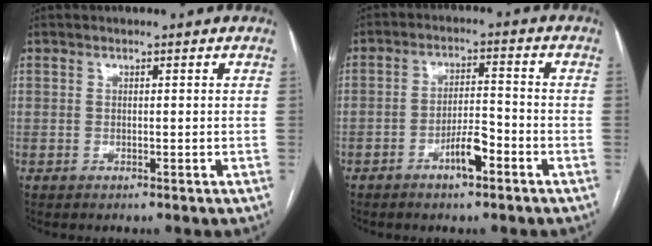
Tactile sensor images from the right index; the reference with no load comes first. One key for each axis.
{"total": 5.2, "fx": -2.9, "fy": 1.3, "fz": 4.1, "tx": -0.077, "ty": 0.007, "tz": -0.051}